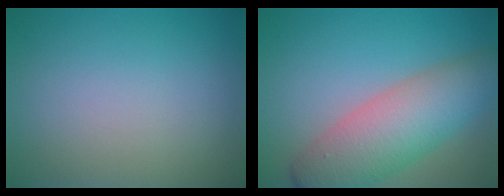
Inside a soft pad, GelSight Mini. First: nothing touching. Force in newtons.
{"total": 7.6, "press": 7.6, "slide": 0.4}